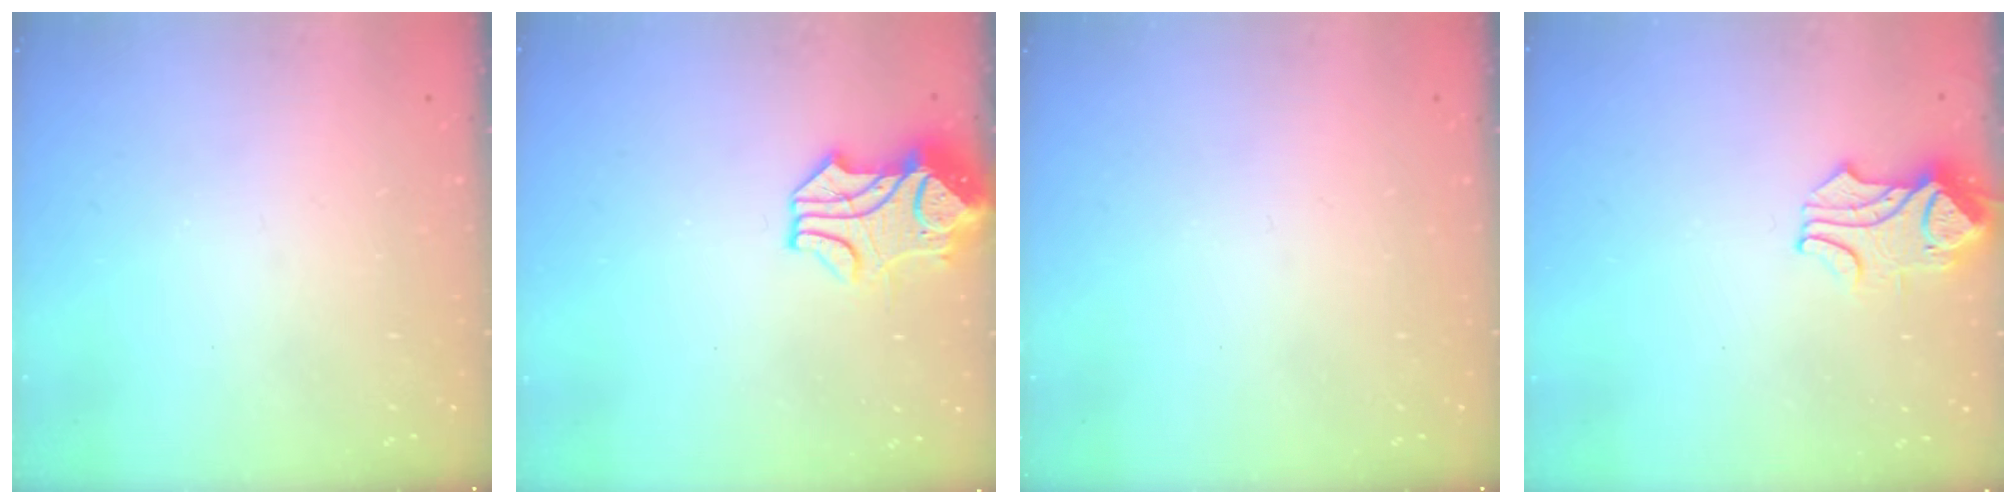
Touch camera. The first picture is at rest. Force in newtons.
{"total": 2.2, "press": 1.9, "slide": 1.1}
{"total": 0.0}
{"total": 1.6, "press": 1.5, "slide": 0.5}